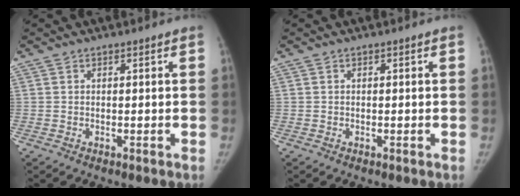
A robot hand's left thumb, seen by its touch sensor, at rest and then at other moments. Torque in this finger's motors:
{"motor_torque": [0.29, 0.03, -0.07, -0.12, 0.06]}